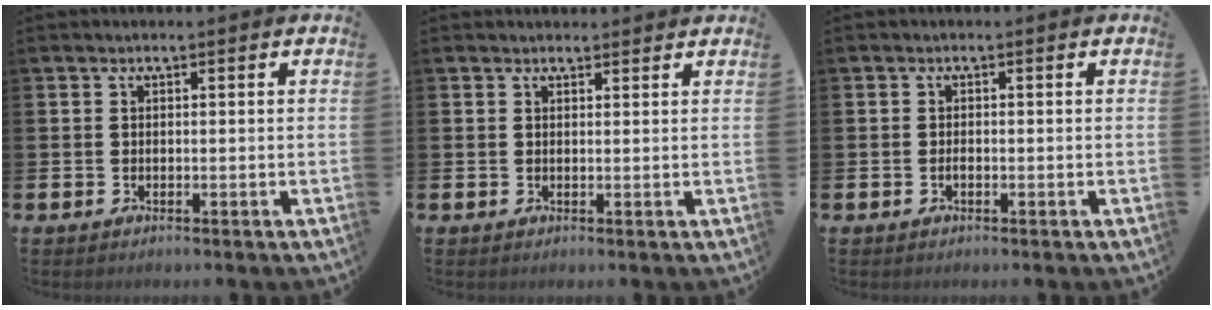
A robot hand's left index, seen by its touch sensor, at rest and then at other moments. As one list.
[{"total": 1.2, "force": [1.1, 0.4, 0.0], "torque": [0.007, -0.001, 0.019]}, {"total": 0.8, "force": [-0.4, 0.3, 0.7], "torque": [-0.020, 0.003, -0.007]}]